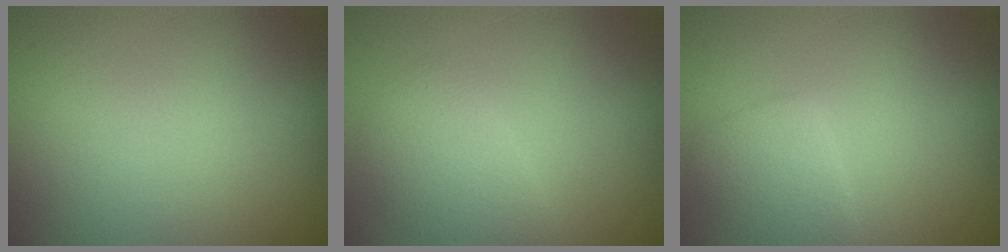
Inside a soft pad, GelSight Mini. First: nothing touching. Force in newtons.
{"total": 2.4, "press": 2.4, "slide": 0.2}
{"total": 2.3, "press": 2.3, "slide": 0.0}